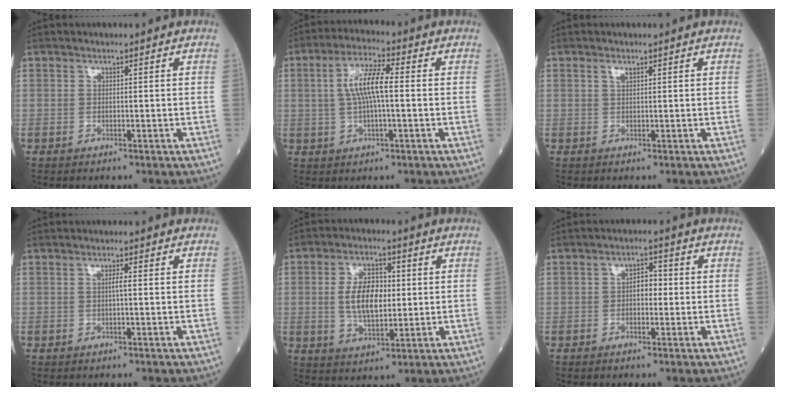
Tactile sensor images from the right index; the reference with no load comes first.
{"total": 7.3, "force": [0.5, 1.4, 7.2], "torque": [-0.146, 0.015, 0.007]}
{"total": 1.0, "force": [0.5, 0.3, 0.7], "torque": [-0.016, 0.002, 0.010]}
{"total": 1.0, "force": [-0.1, -0.1, 1.0], "torque": [-0.020, 0.001, -0.003]}
{"total": 8.6, "force": [0.7, 4.3, 7.4], "torque": [-0.145, 0.010, 0.016]}
{"total": 2.9, "force": [-0.1, 1.6, 2.4], "torque": [-0.033, 0.012, -0.004]}